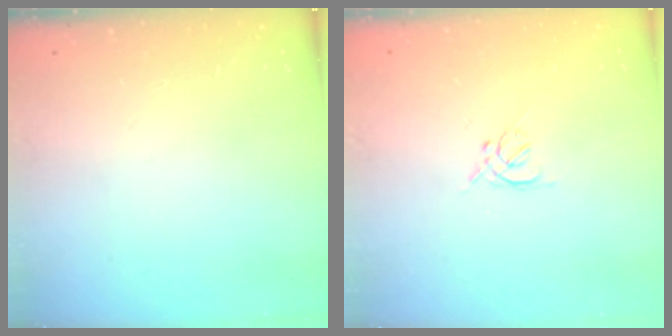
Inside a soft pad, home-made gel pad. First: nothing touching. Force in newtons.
{"total": 1.3, "press": 1.2, "slide": 0.5}